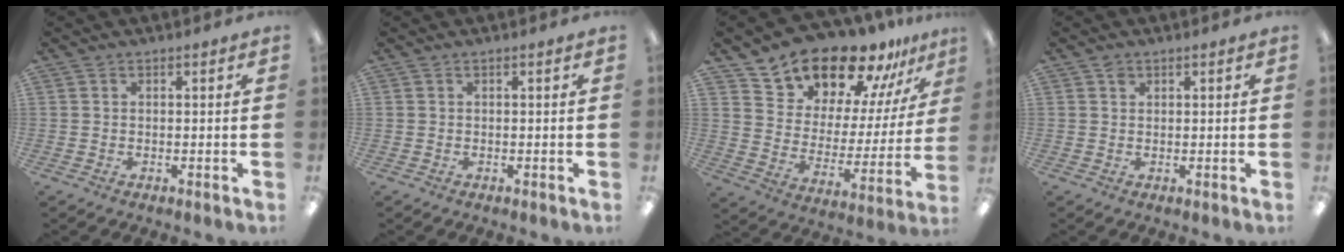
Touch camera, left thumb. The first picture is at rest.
{"total": 0.0}
{"total": 17.0, "force": [15.1, 7.0, 3.7], "torque": [-0.075, -0.134, 0.267]}
{"total": 1.3, "force": [0.8, 0.9, 0.4], "torque": [-0.011, 0.001, 0.015]}